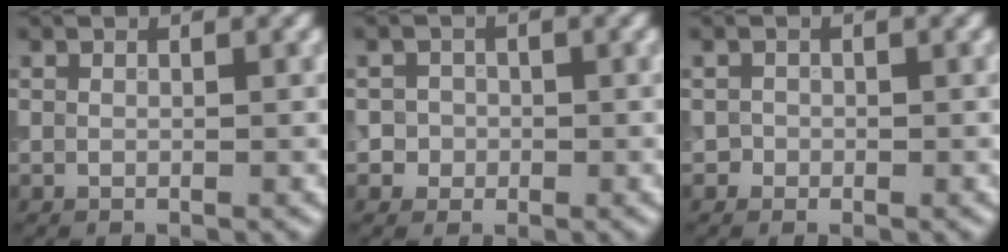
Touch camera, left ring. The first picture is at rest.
{"total": 2.0, "force": [-0.1, 2.0, 0.3], "torque": [0.022, 0.006, -0.011]}
{"total": 0.7, "force": [-0.2, 0.7, -0.1], "torque": [0.010, -0.001, -0.005]}